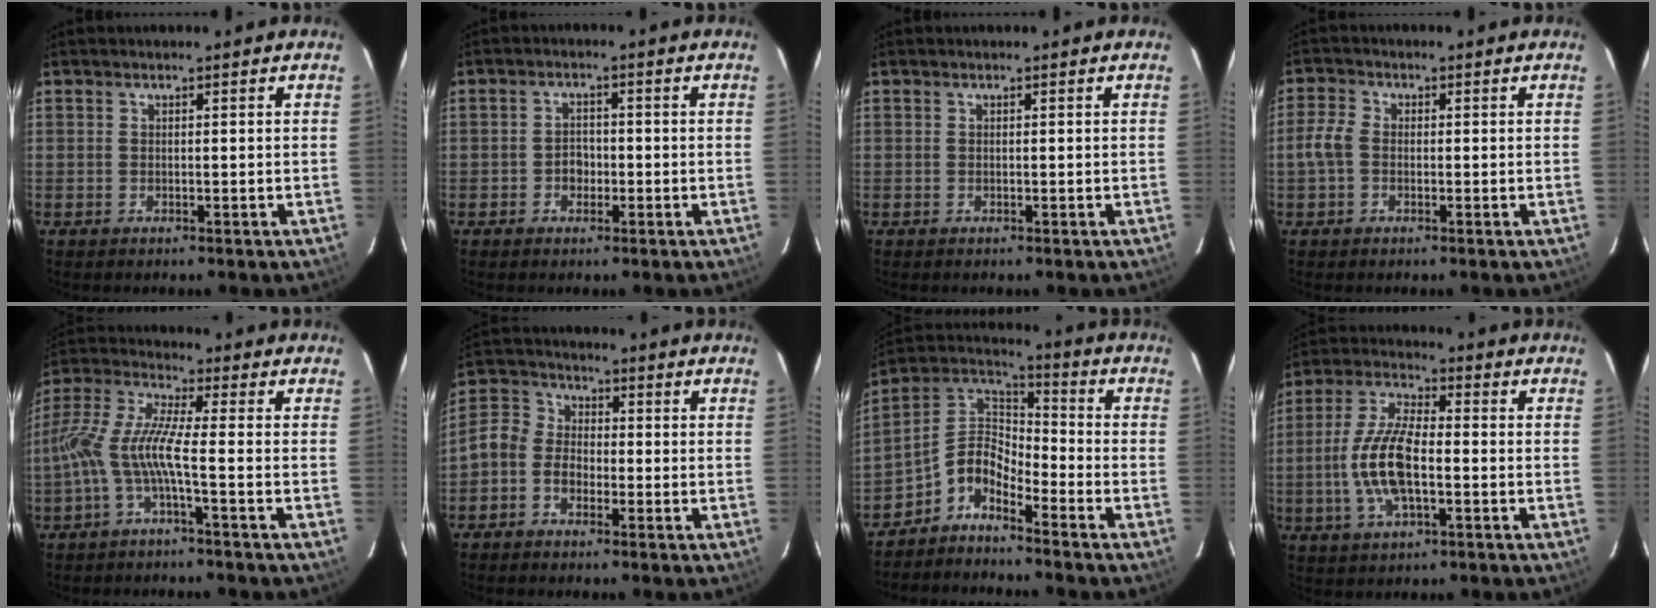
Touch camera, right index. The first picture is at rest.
{"total": 2.7, "force": [-0.9, 2.3, 1.2], "torque": [-0.021, 0.009, -0.013]}
{"total": 0.0}
{"total": 3.5, "force": [-1.0, 2.6, 2.1], "torque": [-0.050, 0.008, -0.022]}
{"total": 9.0, "force": [-3.1, 0.5, 8.4], "torque": [-0.193, 0.007, -0.062]}
{"total": 5.6, "force": [-2.1, 4.3, 2.9], "torque": [-0.070, 0.020, -0.051]}
{"total": 7.4, "force": [-5.2, 3.5, 3.9], "torque": [-0.094, 0.040, -0.118]}
{"total": 11.7, "force": [-2.4, 4.5, 10.6], "torque": [-0.224, 0.004, -0.049]}